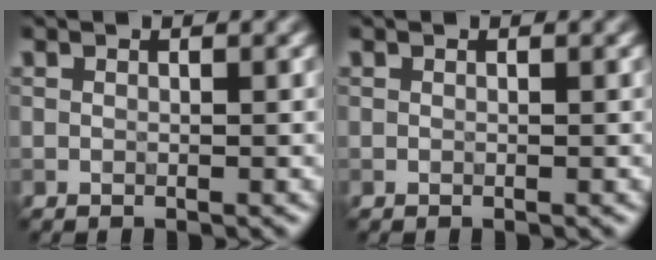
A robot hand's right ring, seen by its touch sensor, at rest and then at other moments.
{"total": 0.0}